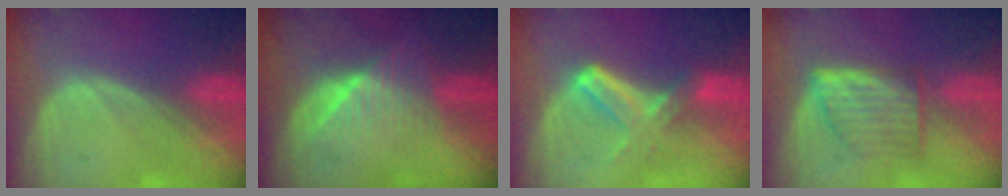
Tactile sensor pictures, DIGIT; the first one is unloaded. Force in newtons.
{"total": 6.3, "press": 6.0, "slide": 2.1}
{"total": 5.7, "press": 5.5, "slide": 1.4}
{"total": 5.7, "press": 5.6, "slide": 1.2}